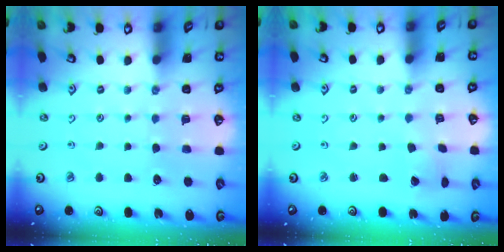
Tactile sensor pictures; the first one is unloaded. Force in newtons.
{"total": 0.6, "press": 0.6, "slide": 0.1}